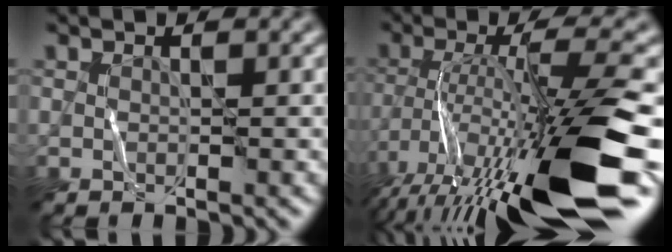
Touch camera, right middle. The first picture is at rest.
{"total": 15.1, "force": [-7.6, 2.1, 12.9], "torque": [-0.227, 0.004, -0.114]}